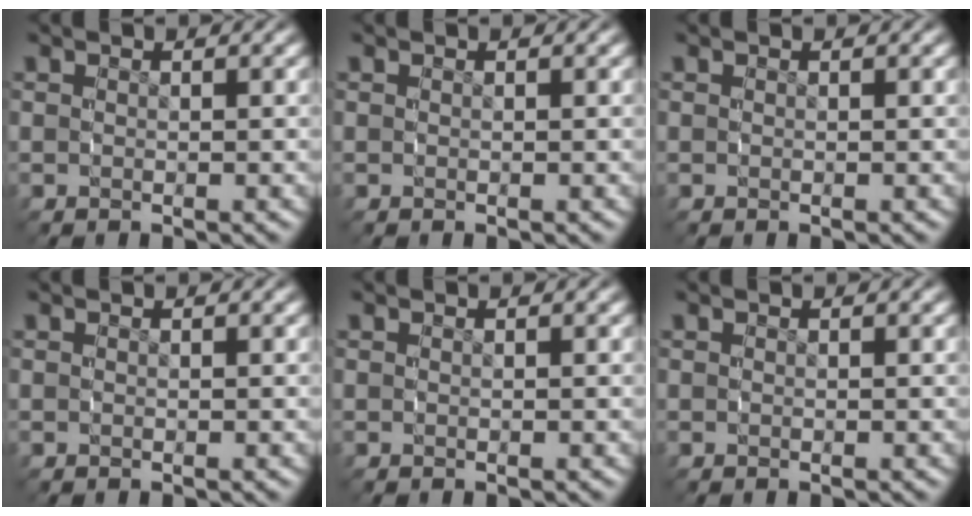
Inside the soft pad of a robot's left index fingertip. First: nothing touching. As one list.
[{"total": 0.0}, {"total": 0.0}, {"total": 0.0}, {"total": 0.0}, {"total": 0.0}]